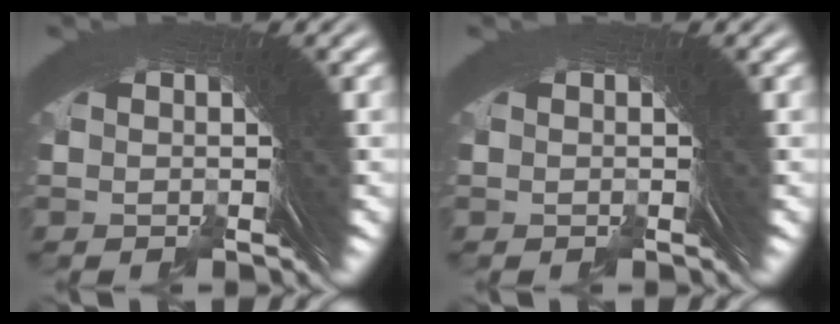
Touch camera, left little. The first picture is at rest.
{"total": 0.0}